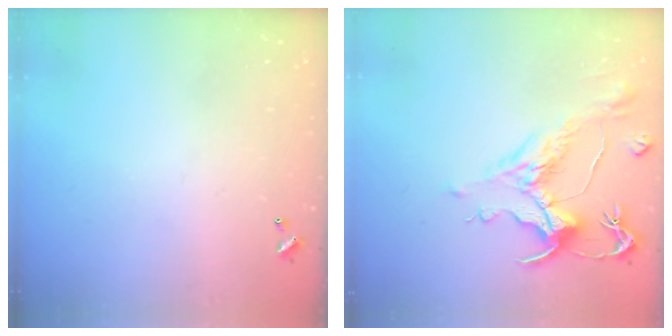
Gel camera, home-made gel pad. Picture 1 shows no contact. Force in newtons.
{"total": 1.5, "press": 0.5, "slide": 1.4}